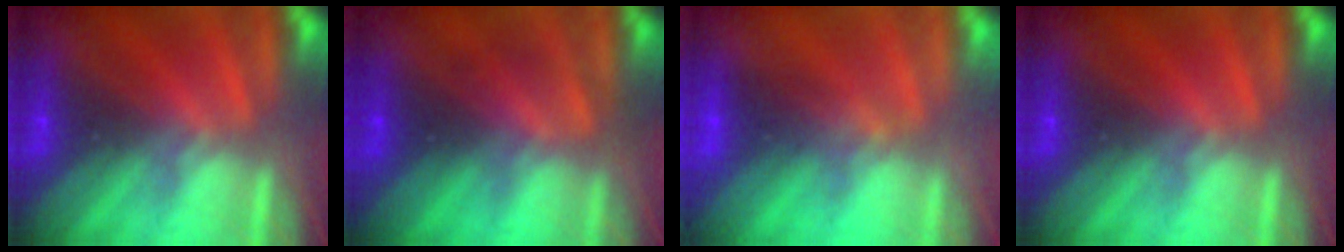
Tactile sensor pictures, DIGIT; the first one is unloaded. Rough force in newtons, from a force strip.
{"total": 2.5}
{"total": 1.6}
{"total": 0.0}